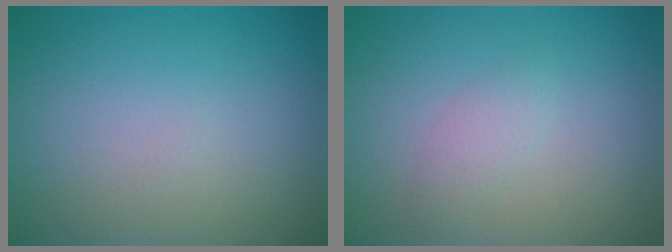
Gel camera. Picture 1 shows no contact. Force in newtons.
{"total": 1.4, "press": 1.4, "slide": 0.1}